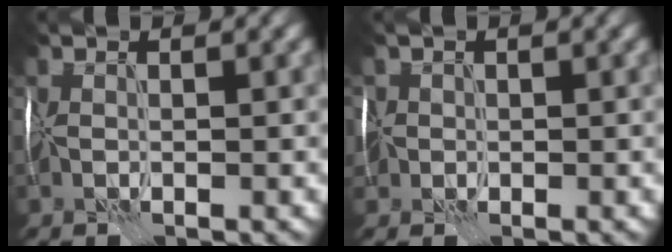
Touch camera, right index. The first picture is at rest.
{"total": 2.9, "force": [-0.1, 2.5, 1.4], "torque": [-0.035, 0.014, -0.005]}